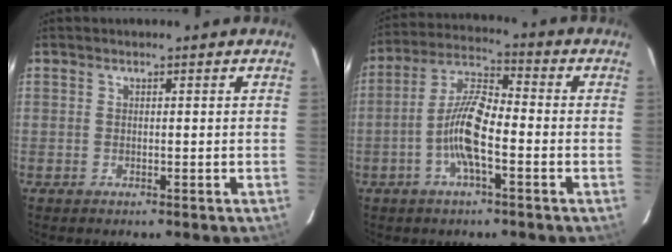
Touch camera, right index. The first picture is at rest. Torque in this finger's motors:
{"motor_torque": [0.45, -0.11, 0.28, 0.06]}